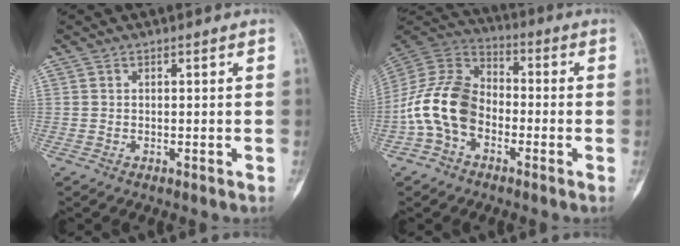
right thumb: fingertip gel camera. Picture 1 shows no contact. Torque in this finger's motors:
{"motor_torque": [0.62, 0.25, 1.31, -0.39, 0.20]}